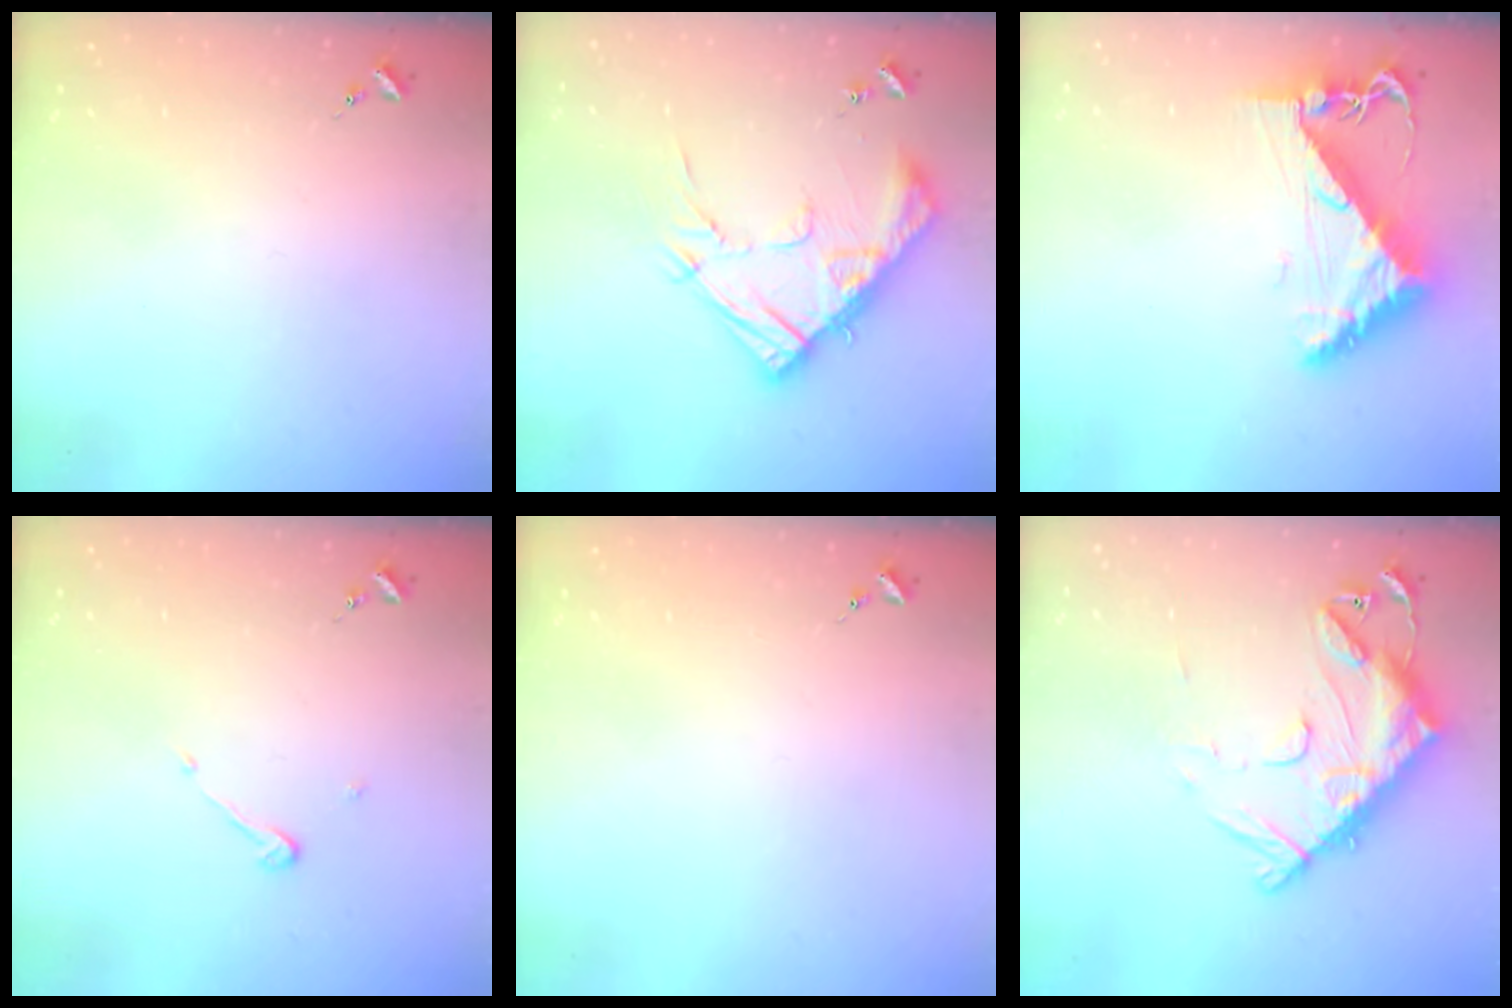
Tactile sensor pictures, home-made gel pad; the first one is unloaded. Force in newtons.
{"total": 15.9, "press": 15.9, "slide": 1.2}
{"total": 8.3, "press": 8.2, "slide": 1.0}
{"total": 3.9, "press": 3.9, "slide": 0.3}
{"total": 0.0}
{"total": 16.1, "press": 16.0, "slide": 1.6}